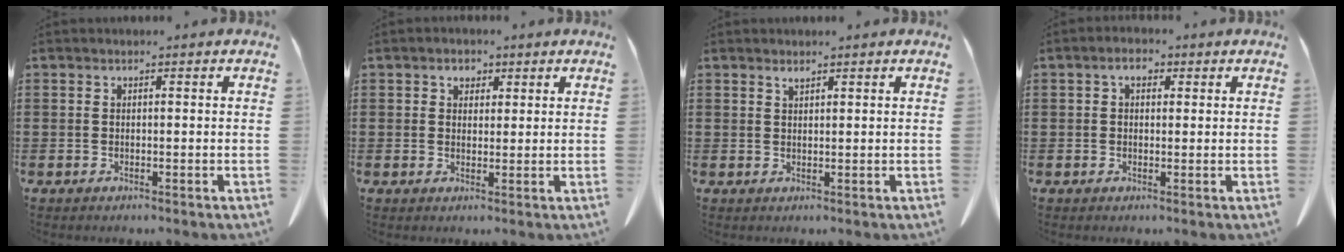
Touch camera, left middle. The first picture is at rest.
{"total": 2.1, "force": [1.3, 1.5, 0.8], "torque": [-0.013, 0.003, 0.021]}
{"total": 1.1, "force": [1.0, 0.1, 0.5], "torque": [-0.013, -0.004, 0.020]}
{"total": 2.4, "force": [1.1, 1.3, 1.7], "torque": [-0.038, 0.006, 0.019]}